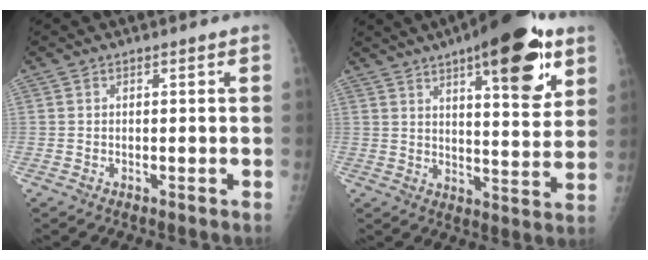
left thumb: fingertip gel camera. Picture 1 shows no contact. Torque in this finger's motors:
{"motor_torque": [1.72, 1.49, 1.62, -0.70, 0.40]}